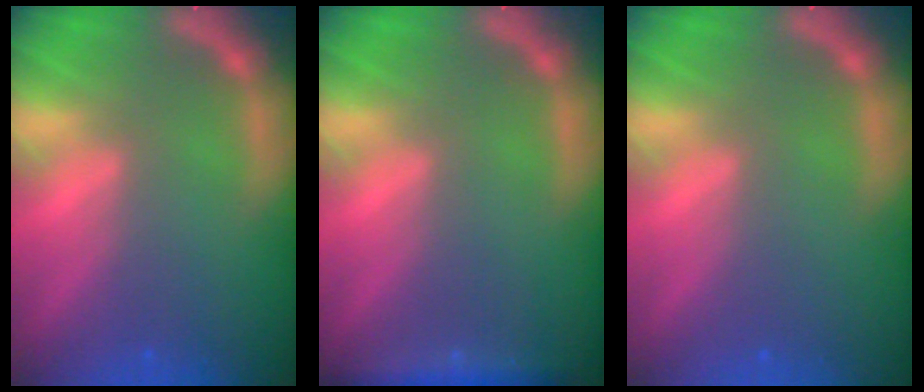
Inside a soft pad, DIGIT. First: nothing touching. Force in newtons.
{"total": 3.0}
{"total": 0.0}